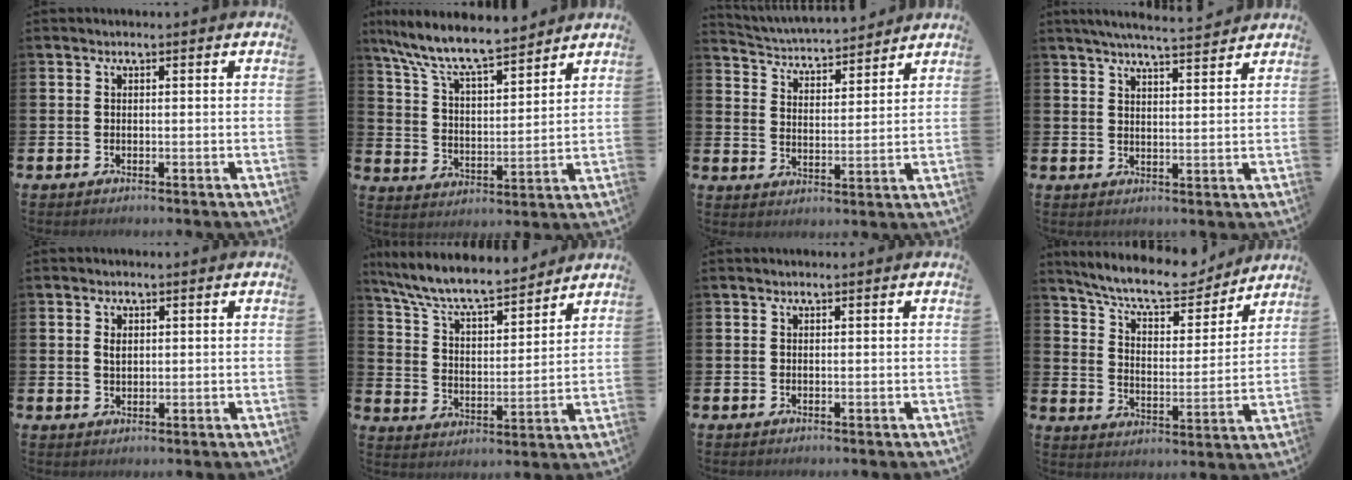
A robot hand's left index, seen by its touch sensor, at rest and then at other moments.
{"total": 9.5, "force": [8.7, 1.3, 3.5], "torque": [-0.108, -0.051, 0.155]}
{"total": 4.5, "force": [4.4, 0.7, 0.2], "torque": [-0.030, -0.037, 0.074]}
{"total": 5.3, "force": [5.2, -0.1, 1.3], "torque": [-0.036, -0.023, 0.091]}
{"total": 1.6, "force": [0.8, 1.0, 0.9], "torque": [-0.003, -0.002, 0.011]}
{"total": 8.8, "force": [8.2, 1.5, 2.9], "torque": [-0.096, -0.054, 0.144]}
{"total": 0.0}
{"total": 10.1, "force": [9.1, 2.2, 3.8], "torque": [-0.099, -0.057, 0.158]}